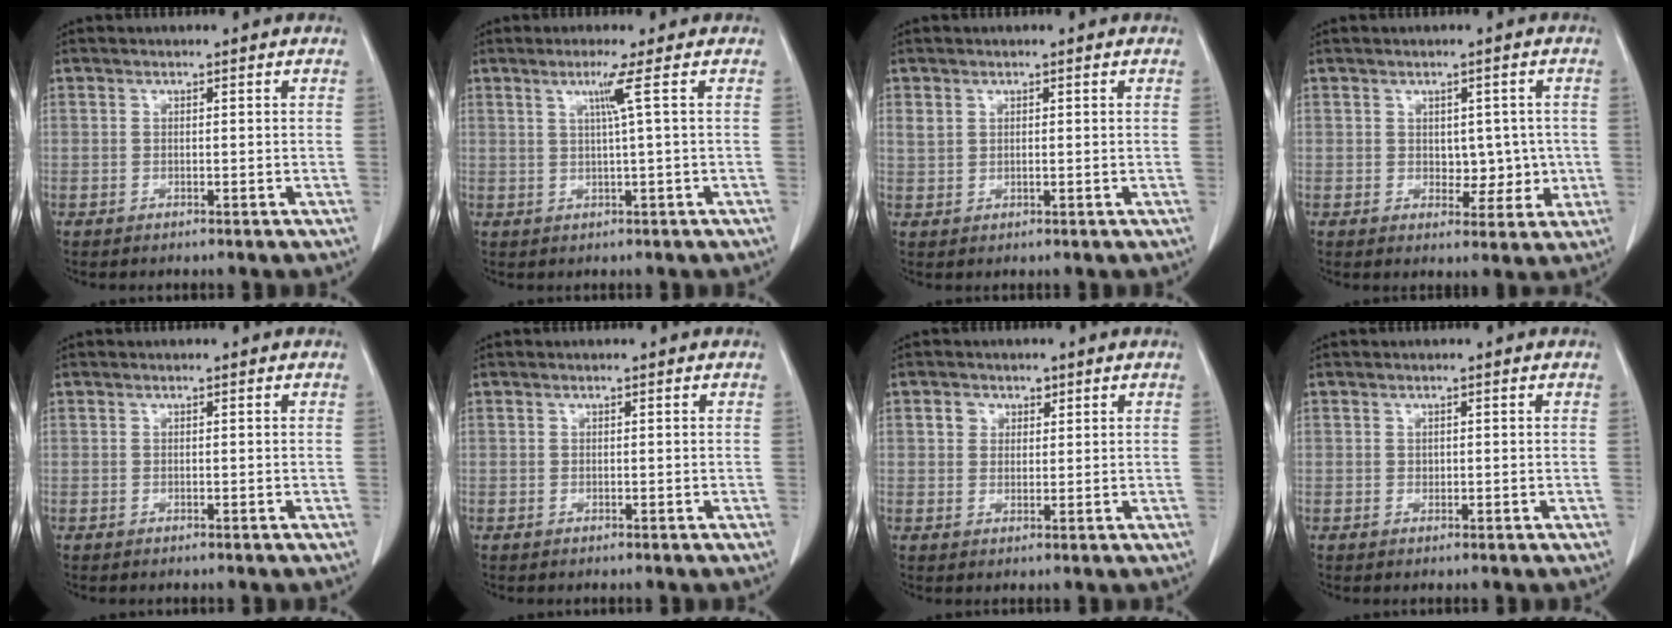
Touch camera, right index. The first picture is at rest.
{"total": 3.1, "force": [1.0, -1.3, 2.6], "torque": [-0.052, -0.003, 0.023]}
{"total": 1.6, "force": [0.8, 1.1, 0.9], "torque": [-0.022, 0.006, 0.020]}
{"total": 4.9, "force": [0.0, 3.1, 3.7], "torque": [-0.037, 0.006, 0.008]}
{"total": 0.0}
{"total": 0.0}
{"total": 2.5, "force": [1.2, 2.2, 0.6], "torque": [-0.007, 0.003, 0.017]}
{"total": 0.6, "force": [0.1, 0.5, 0.3], "torque": [-0.003, 0.001, 0.001]}